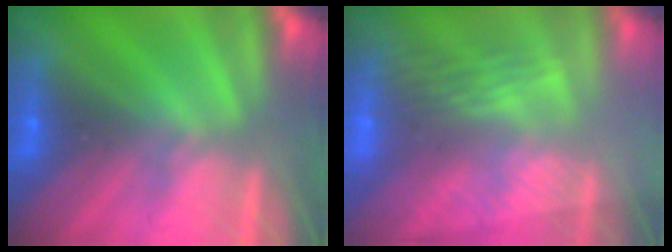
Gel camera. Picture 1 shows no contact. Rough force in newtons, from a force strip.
{"total": 2.9}